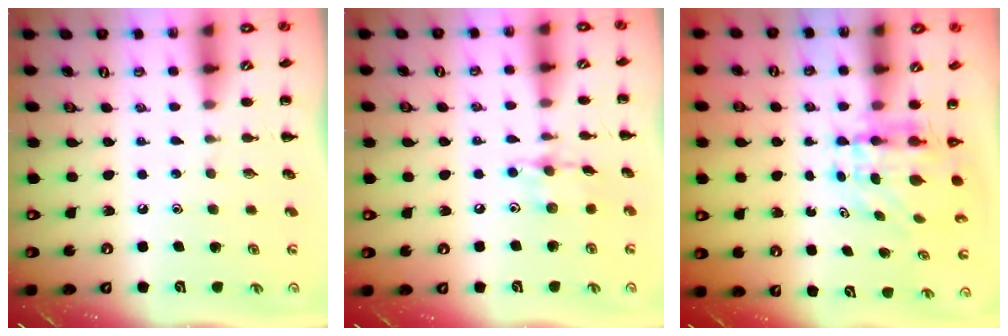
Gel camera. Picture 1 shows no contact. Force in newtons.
{"total": 7.9, "press": 7.9, "slide": 0.7}
{"total": 5.9, "press": 5.7, "slide": 1.3}